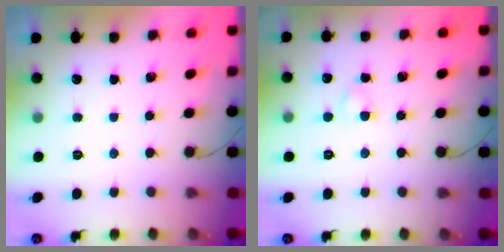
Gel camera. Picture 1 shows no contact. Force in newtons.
{"total": 2.8, "press": 2.6, "slide": 1.1}